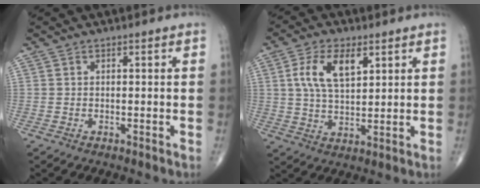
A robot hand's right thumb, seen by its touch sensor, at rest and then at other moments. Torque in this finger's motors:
{"motor_torque": [0.06, 0.19, 0.51, 0.25, 0.13]}